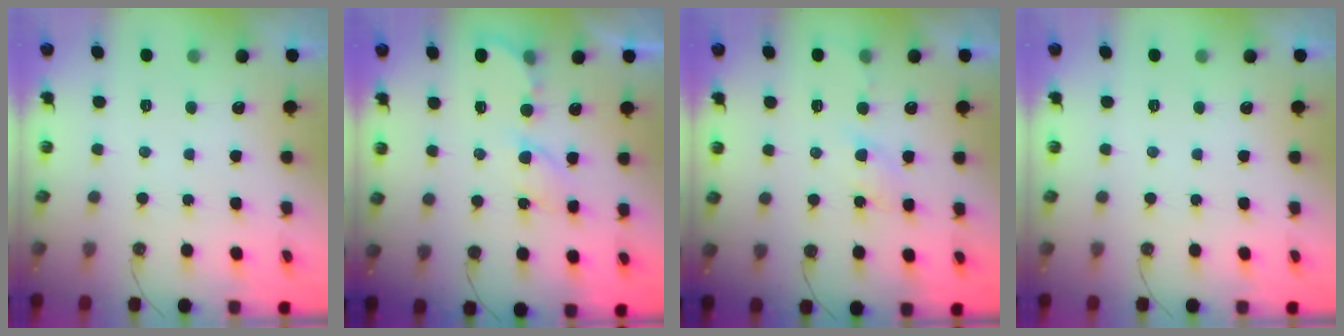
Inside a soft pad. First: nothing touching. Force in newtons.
{"total": 6.2, "press": 6.2, "slide": 0.2}
{"total": 3.9, "press": 3.9, "slide": 0.4}
{"total": 0.0}